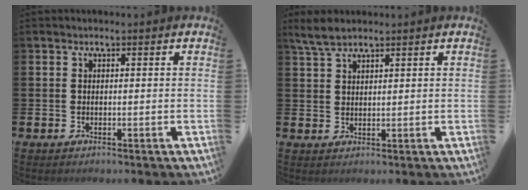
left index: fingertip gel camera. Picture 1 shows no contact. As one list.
[{"total": 3.9, "force": [3.3, 1.1, 1.8], "torque": [-0.041, -0.002, 0.060]}]